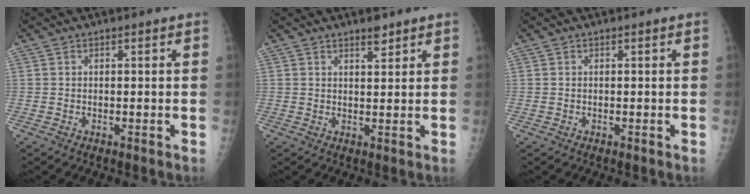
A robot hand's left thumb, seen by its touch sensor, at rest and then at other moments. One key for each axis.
{"total": 2.5, "fx": 2.0, "fy": 0.7, "fz": 1.4, "tx": -0.016, "ty": -0.014, "tz": 0.032}
{"total": 0.0}